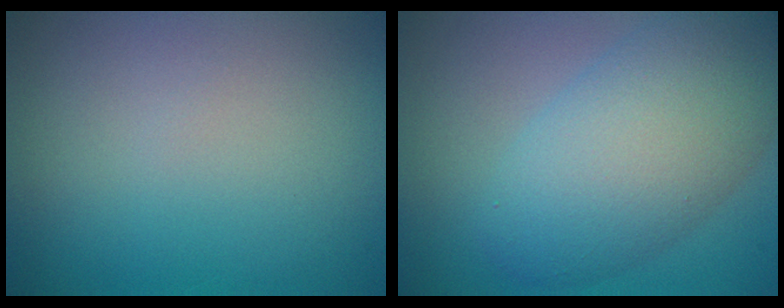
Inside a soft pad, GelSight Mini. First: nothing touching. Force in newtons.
{"total": 7.6, "press": 7.6, "slide": 0.4}